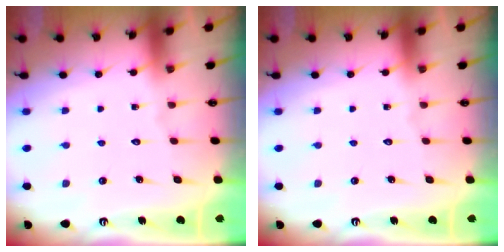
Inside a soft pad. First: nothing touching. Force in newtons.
{"total": 0.0}